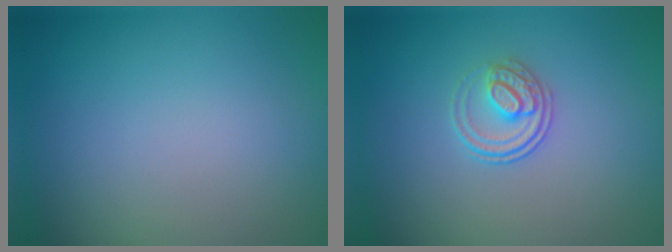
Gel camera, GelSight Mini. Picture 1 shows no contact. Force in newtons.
{"total": 2.3, "press": 1.7, "slide": 1.5}